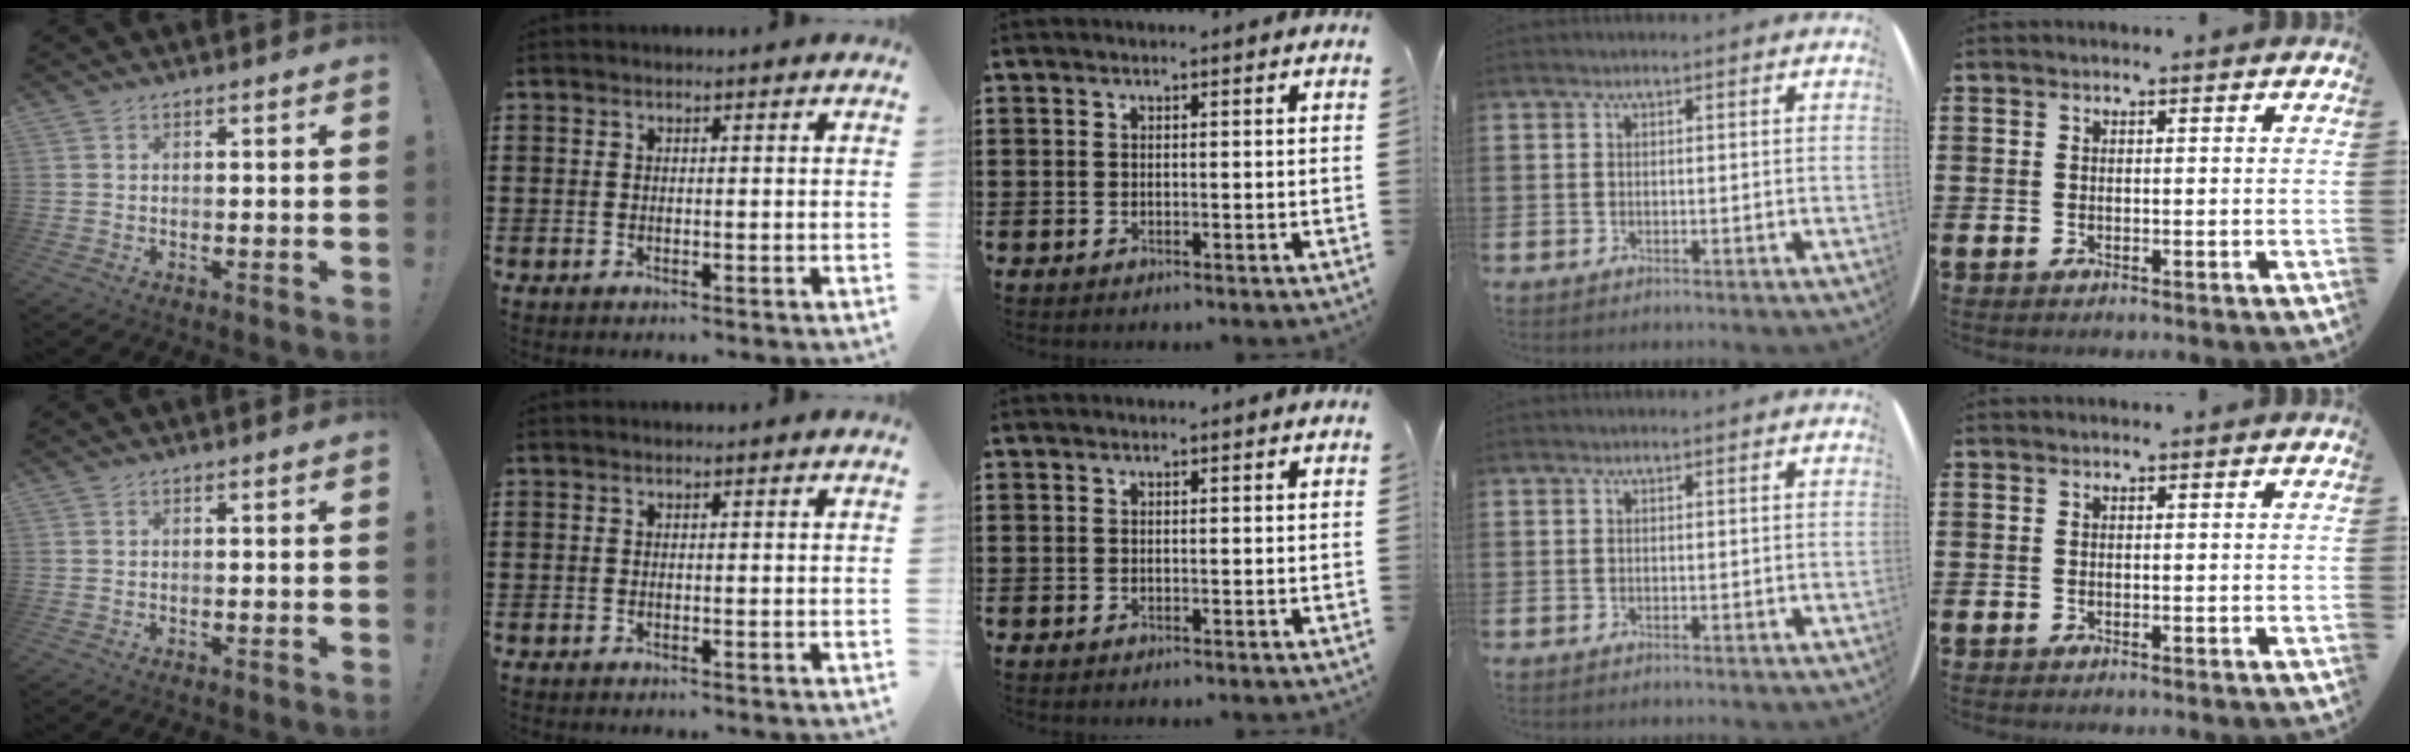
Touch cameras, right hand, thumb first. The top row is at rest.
{}